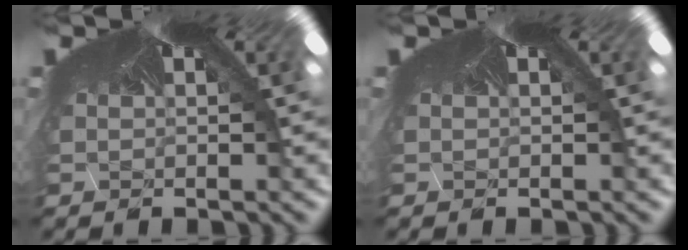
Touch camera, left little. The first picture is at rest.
{"total": 0.0}